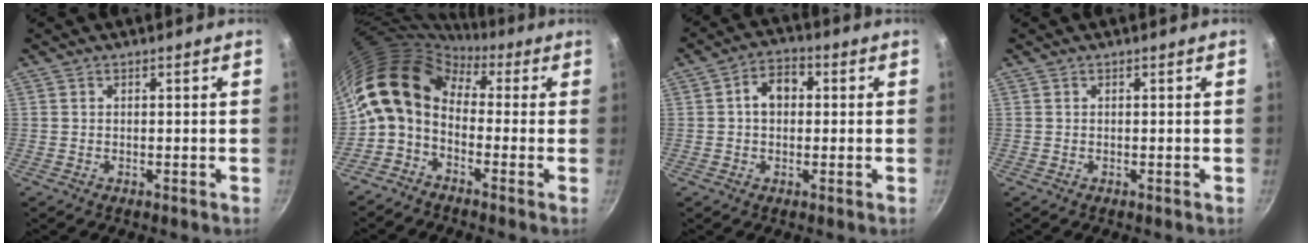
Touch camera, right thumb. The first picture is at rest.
{"total": 11.8, "force": [1.2, 8.0, 8.5], "torque": [-0.152, 0.027, -0.004]}
{"total": 6.1, "force": [0.7, 4.5, 4.1], "torque": [-0.036, 0.017, 0.002]}
{"total": 0.0}